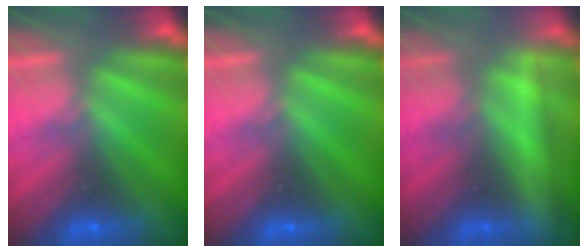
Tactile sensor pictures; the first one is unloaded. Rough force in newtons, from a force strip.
{"total": 0.0}
{"total": 2.4}